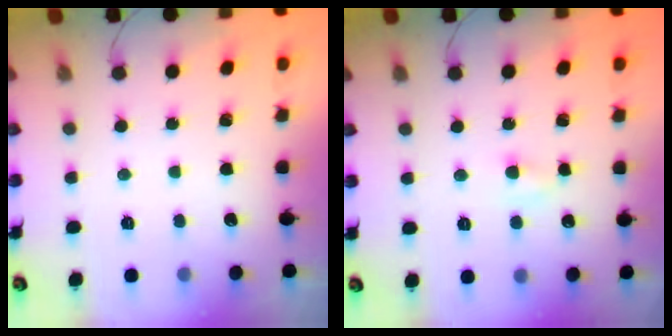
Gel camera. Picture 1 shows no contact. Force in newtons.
{"total": 3.0, "press": 2.8, "slide": 1.0}